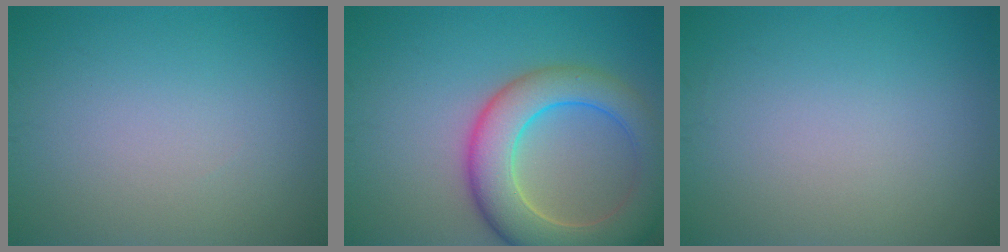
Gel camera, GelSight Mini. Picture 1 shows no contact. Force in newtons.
{"total": 8.7, "press": 8.7, "slide": 0.5}
{"total": 0.0}